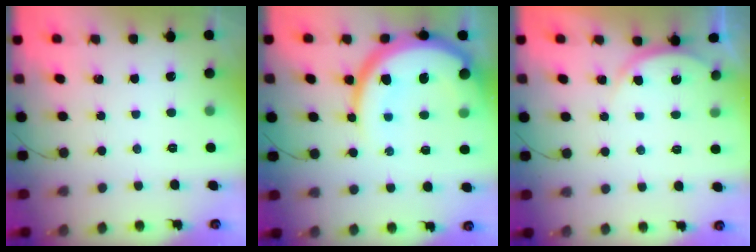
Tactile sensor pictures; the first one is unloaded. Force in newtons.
{"total": 17.8, "press": 17.7, "slide": 2.0}
{"total": 3.1, "press": 3.1, "slide": 0.5}